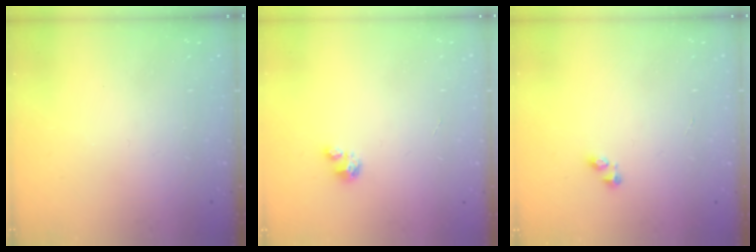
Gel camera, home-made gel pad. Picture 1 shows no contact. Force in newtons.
{"total": 3.3, "press": 3.3, "slide": 0.2}
{"total": 2.2, "press": 2.2, "slide": 0.3}